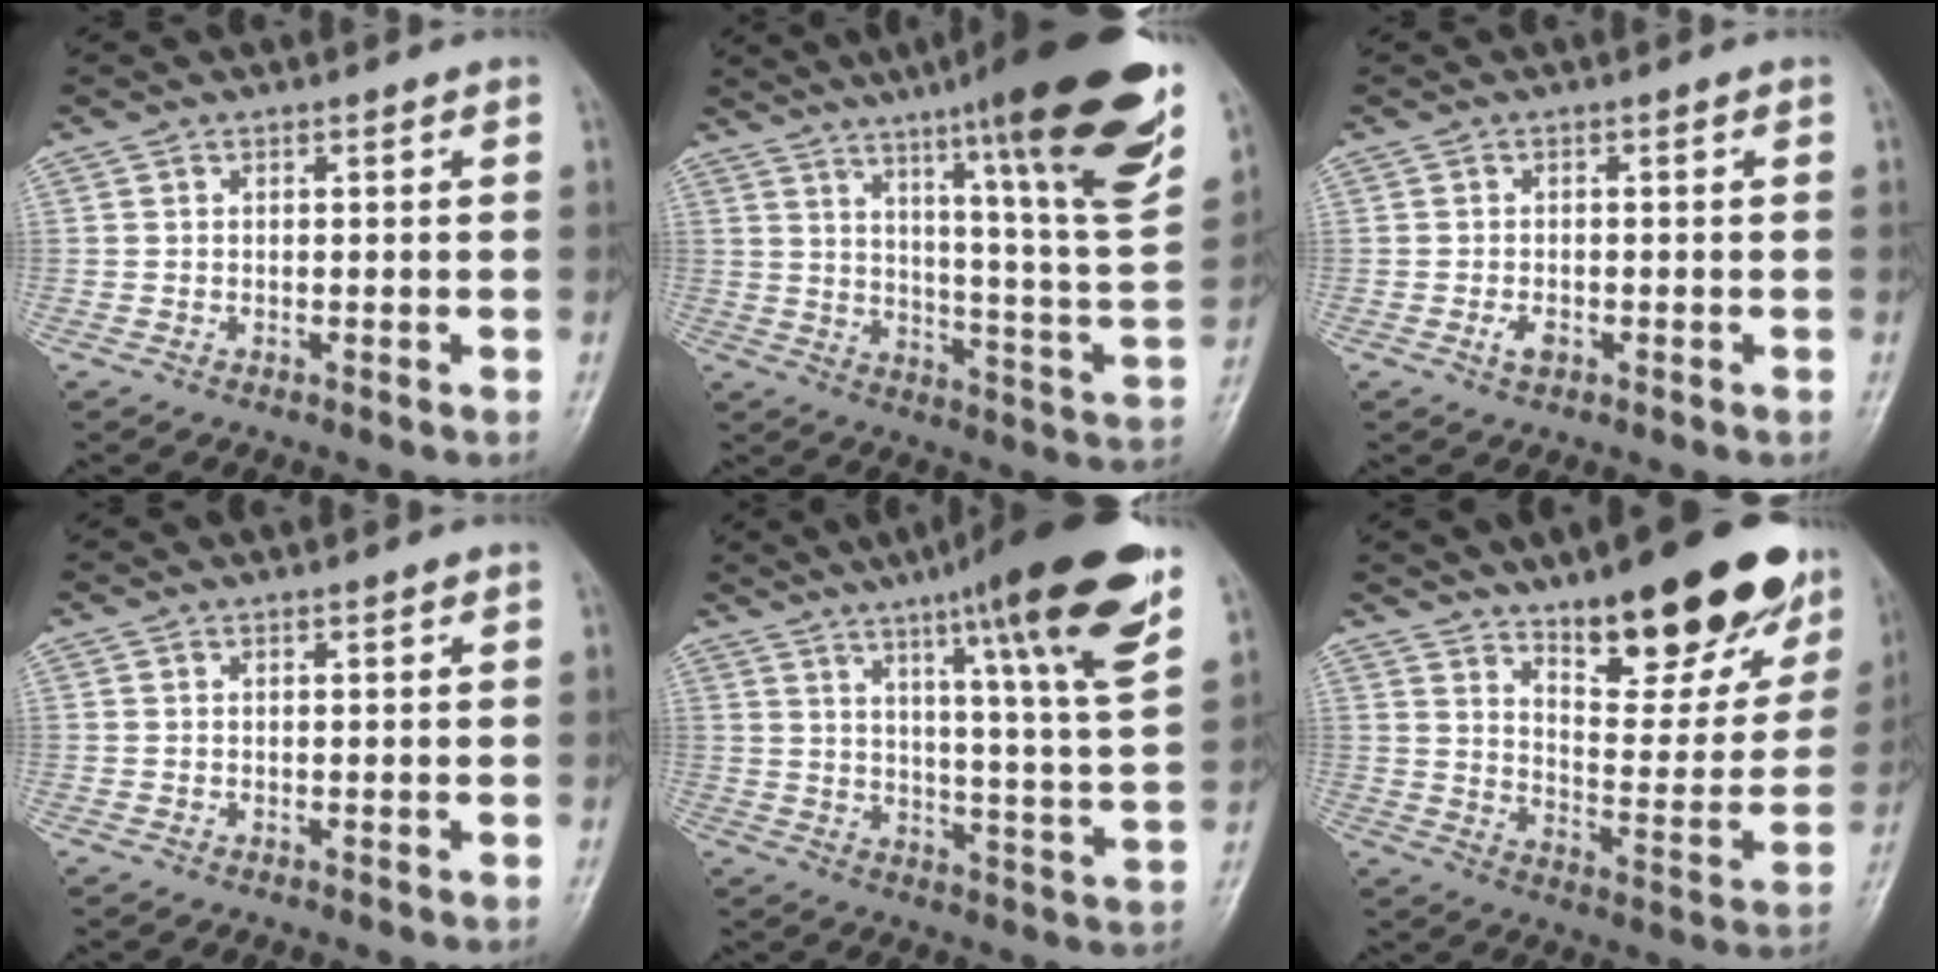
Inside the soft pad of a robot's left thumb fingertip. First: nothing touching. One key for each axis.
{"total": 27.4, "fx": 17.0, "fy": 2.5, "fz": 21.3, "tx": -0.293, "ty": -0.071, "tz": 0.247}
{"total": 1.9, "fx": -0.8, "fy": 1.1, "fz": 1.3, "tx": -0.028, "ty": 0.003, "tz": -0.013}
{"total": 0.5, "fx": 0.4, "fy": 0.1, "fz": 0.4, "tx": -0.005, "ty": -0.001, "tz": 0.004}
{"total": 21.4, "fx": 13.0, "fy": 1.4, "fz": 17.0, "tx": -0.225, "ty": -0.051, "tz": 0.183}
{"total": 24.0, "fx": 15.9, "fy": 8.3, "fz": 16.0, "tx": -0.174, "ty": -0.079, "tz": 0.237}